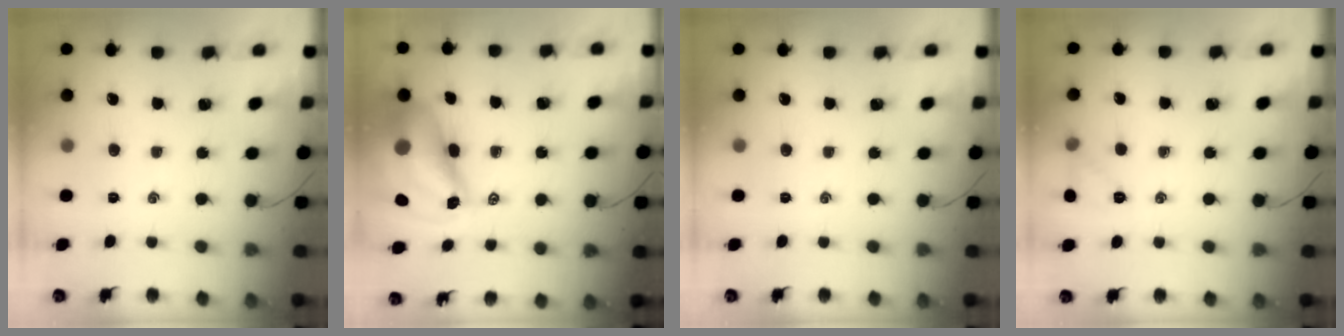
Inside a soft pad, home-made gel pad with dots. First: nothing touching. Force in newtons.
{"total": 15.1, "press": 14.5, "slide": 4.1}
{"total": 0.0}
{"total": 6.0, "press": 5.8, "slide": 1.5}